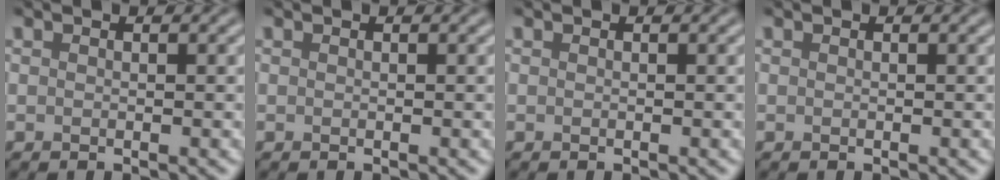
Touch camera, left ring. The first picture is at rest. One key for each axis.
{"total": 0.0}
{"total": 0.0}
{"total": 0.0}